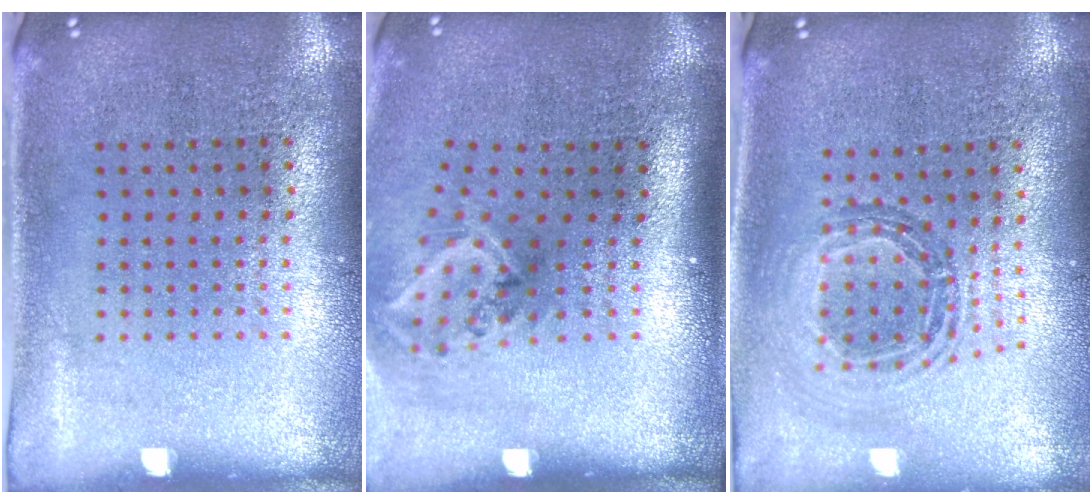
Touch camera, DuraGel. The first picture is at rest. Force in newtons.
{"total": 2.1, "press": 1.3, "slide": 1.7}
{"total": 0.9, "press": 0.9, "slide": 0.1}